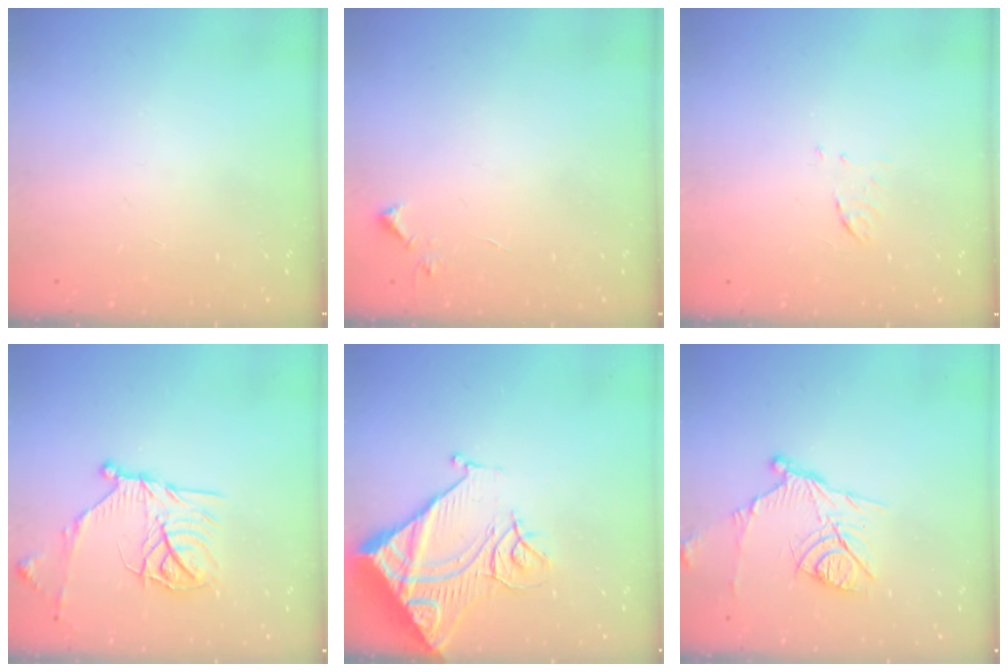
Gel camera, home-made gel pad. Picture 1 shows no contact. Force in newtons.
{"total": 3.8, "press": 3.8, "slide": 0.5}
{"total": 5.4, "press": 5.3, "slide": 1.0}
{"total": 17.1, "press": 17.1, "slide": 1.1}
{"total": 16.6, "press": 16.5, "slide": 1.7}
{"total": 12.8, "press": 12.8, "slide": 0.8}